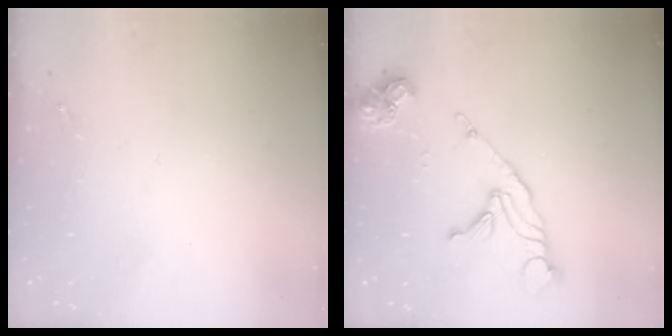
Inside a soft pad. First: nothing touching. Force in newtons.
{"total": 14.7, "press": 14.6, "slide": 1.7}